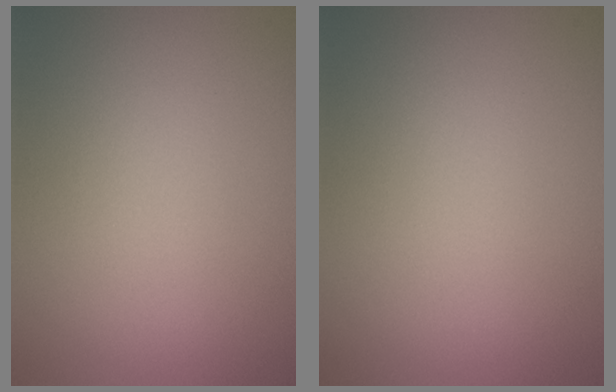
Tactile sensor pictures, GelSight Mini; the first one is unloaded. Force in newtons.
{"total": 0.0}